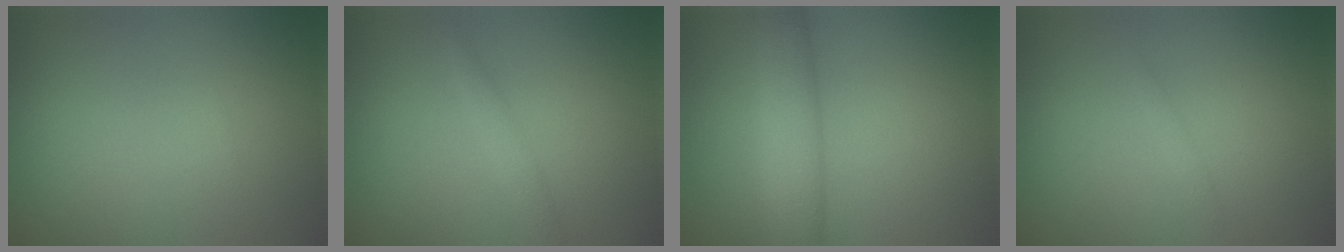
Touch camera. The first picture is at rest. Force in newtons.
{"total": 1.2, "press": 1.2, "slide": 0.1}
{"total": 4.5, "press": 4.5, "slide": 0.1}
{"total": 0.5, "press": 0.5, "slide": 0.0}